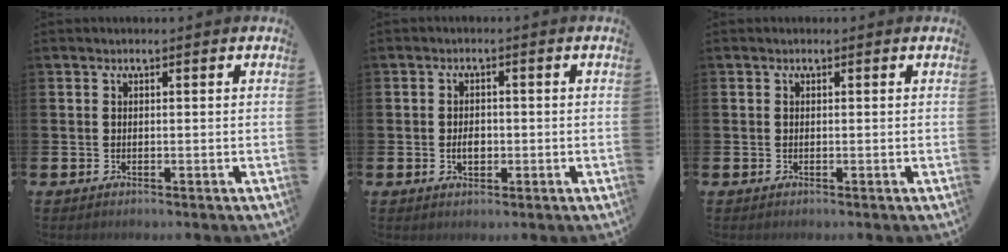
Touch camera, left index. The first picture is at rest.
{"total": 2.3, "force": [-0.5, 1.6, 1.6], "torque": [-0.015, -0.002, -0.014]}
{"total": 0.0}